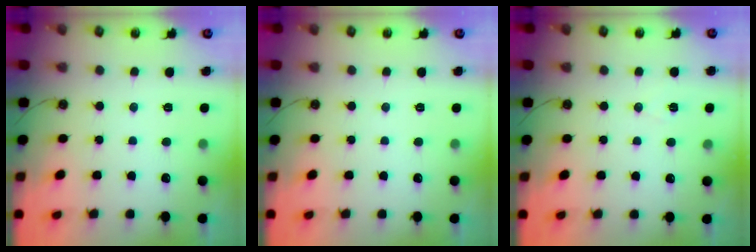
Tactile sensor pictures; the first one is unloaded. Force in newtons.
{"total": 0.0}
{"total": 5.9, "press": 3.7, "slide": 4.5}